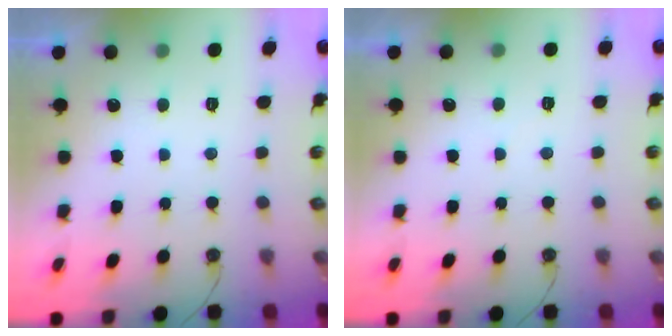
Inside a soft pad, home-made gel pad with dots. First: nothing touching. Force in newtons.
{"total": 2.3, "press": 2.3, "slide": 0.4}